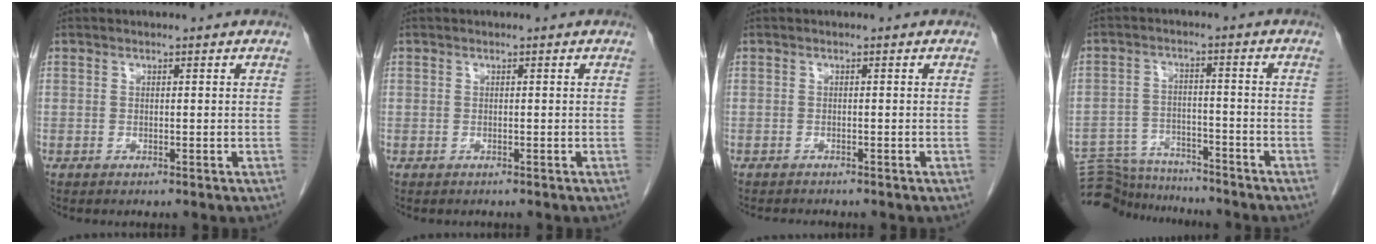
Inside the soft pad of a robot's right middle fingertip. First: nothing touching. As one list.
[{"total": 0.0}, {"total": 1.6, "force": [-1.5, 0.2, 0.3], "torque": [-0.007, -0.005, -0.018]}, {"total": 12.1, "force": [-11.7, 2.3, 1.8], "torque": [-0.034, 0.011, -0.181]}]